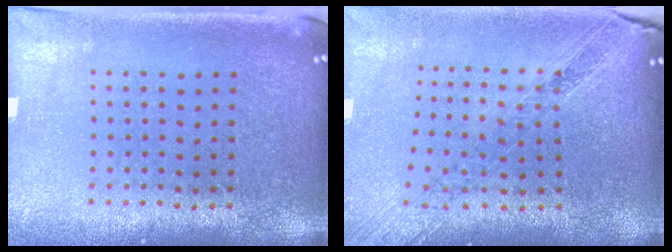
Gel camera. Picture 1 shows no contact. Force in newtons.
{"total": 1.1, "press": 1.1, "slide": 0.2}